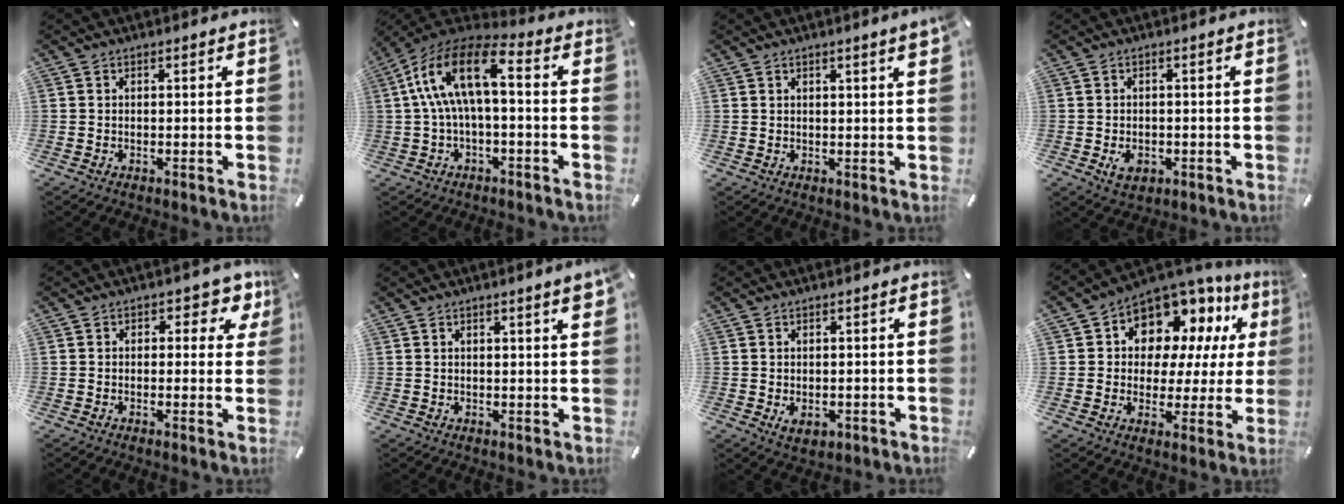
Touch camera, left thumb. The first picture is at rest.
{"total": 13.9, "force": [1.5, 6.8, 12.0], "torque": [-0.249, 0.005, 0.027]}
{"total": 1.9, "force": [1.3, 0.2, 1.4], "torque": [-0.028, 0.001, 0.022]}
{"total": 3.6, "force": [-1.1, 2.6, 2.2], "torque": [-0.043, -0.005, -0.021]}
{"total": 4.8, "force": [2.2, 3.2, 2.9], "torque": [-0.017, -0.008, 0.030]}
{"total": 2.3, "force": [1.5, 0.3, 1.8], "torque": [-0.028, -0.003, 0.025]}
{"total": 2.2, "force": [-0.1, 1.8, 1.3], "torque": [-0.009, -0.006, -0.003]}
{"total": 12.1, "force": [7.9, 7.9, 4.6], "torque": [-0.089, -0.064, 0.147]}